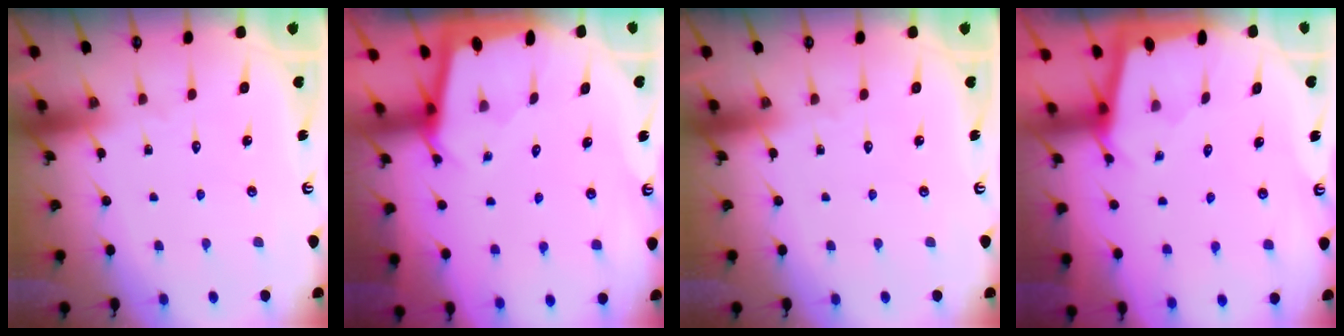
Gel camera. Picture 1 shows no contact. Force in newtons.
{"total": 1.6, "press": 1.6, "slide": 0.2}
{"total": 0.0}
{"total": 1.9, "press": 1.9, "slide": 0.1}